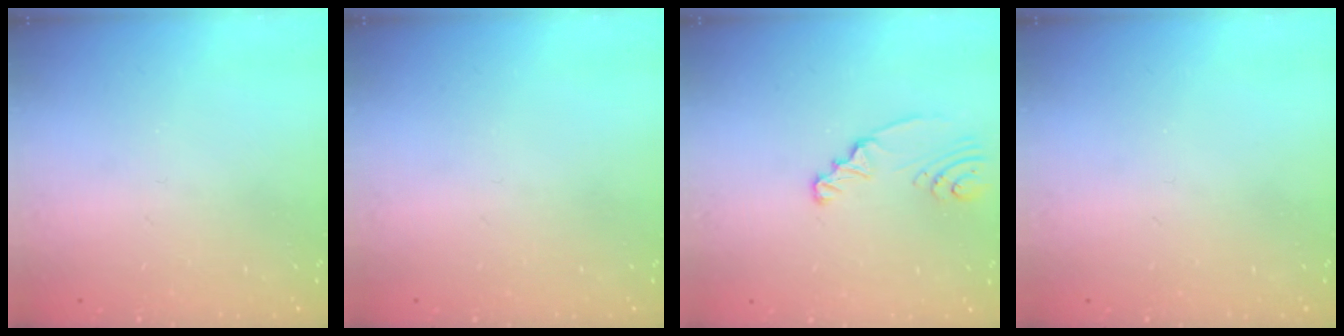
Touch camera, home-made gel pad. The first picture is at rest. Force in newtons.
{"total": 0.0}
{"total": 2.7, "press": 2.7, "slide": 0.3}
{"total": 0.0}